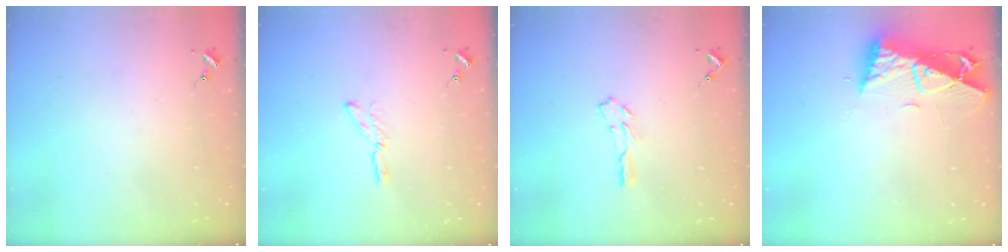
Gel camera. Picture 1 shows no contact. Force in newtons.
{"total": 4.5, "press": 4.5, "slide": 0.3}
{"total": 4.0, "press": 3.9, "slide": 0.4}
{"total": 9.3, "press": 9.3, "slide": 1.1}